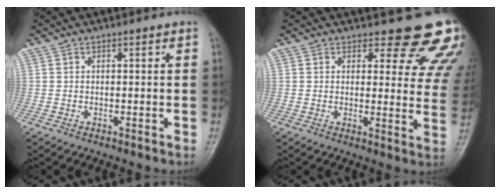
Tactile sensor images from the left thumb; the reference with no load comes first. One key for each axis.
{"total": 14.7, "fx": 13.1, "fy": 4.9, "fz": 4.4, "tx": 0.006, "ty": -0.101, "tz": 0.127}